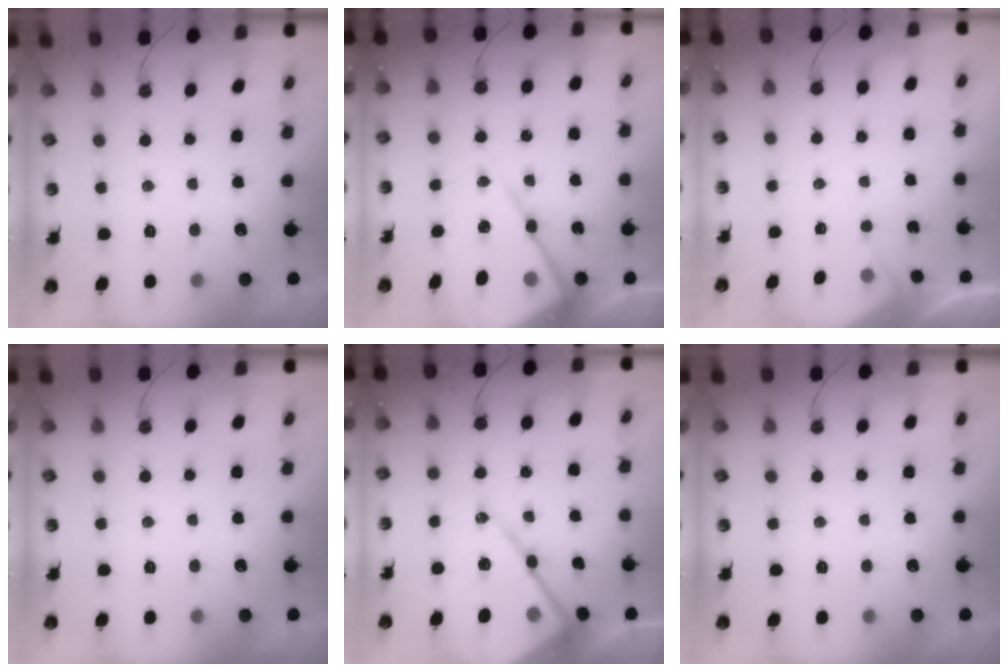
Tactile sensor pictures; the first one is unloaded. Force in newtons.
{"total": 14.2, "press": 14.2, "slide": 1.2}
{"total": 3.6, "press": 3.6, "slide": 0.4}
{"total": 0.0}
{"total": 17.1, "press": 17.1, "slide": 1.7}
{"total": 0.0}